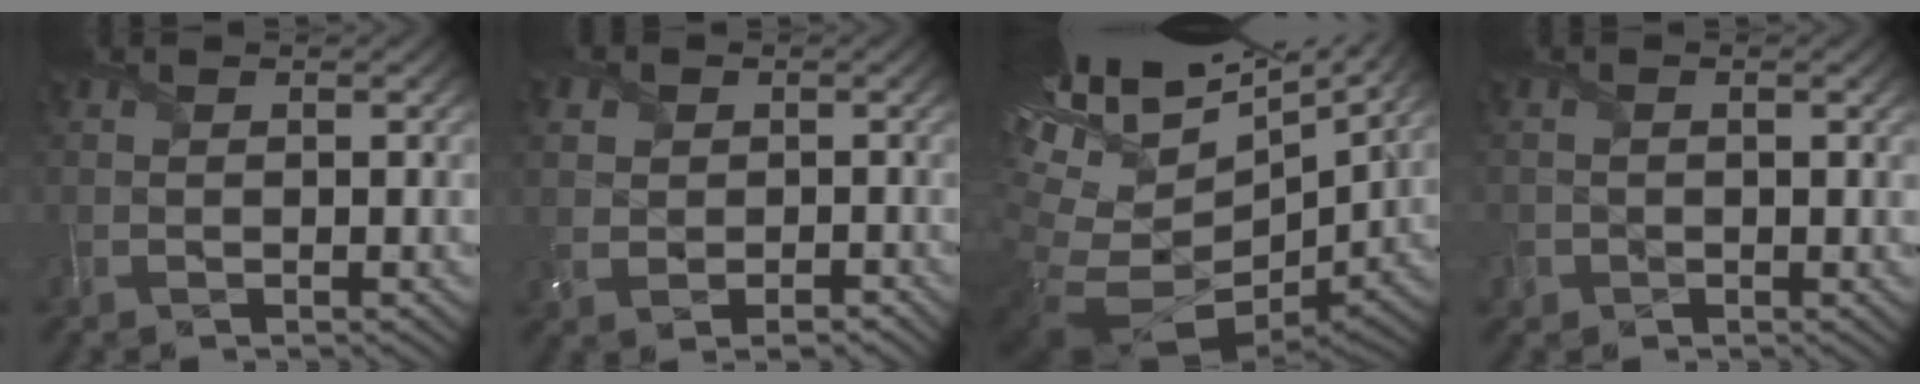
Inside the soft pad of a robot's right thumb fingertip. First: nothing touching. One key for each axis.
{"total": 4.2, "fx": 0.1, "fy": 3.6, "fz": 2.3, "tx": -0.056, "ty": -0.005, "tz": -0.002}
{"total": 16.9, "fx": 7.7, "fy": 8.5, "fz": 12.4, "tx": -0.244, "ty": 0.027, "tz": 0.172}
{"total": 1.3, "fx": -0.6, "fy": 1.1, "fz": 0.2, "tx": -0.002, "ty": -0.009, "tz": -0.012}